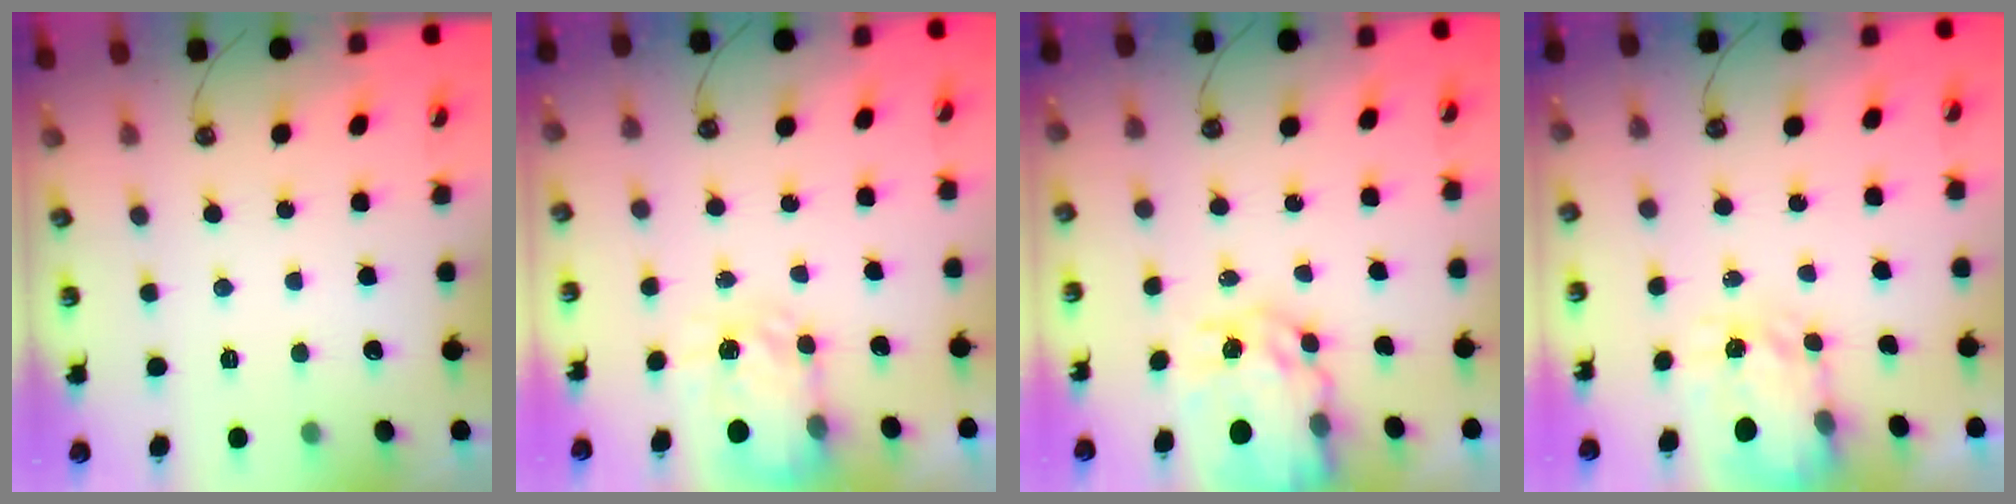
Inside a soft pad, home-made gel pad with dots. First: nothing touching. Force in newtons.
{"total": 4.9, "press": 4.9, "slide": 0.4}
{"total": 9.9, "press": 9.8, "slide": 0.8}
{"total": 3.6, "press": 3.6, "slide": 0.4}